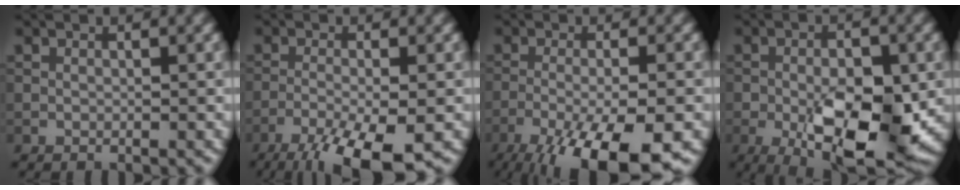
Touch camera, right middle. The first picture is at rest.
{"total": 8.2, "force": [-5.1, 2.0, 6.1], "torque": [-0.105, -0.020, -0.094]}
{"total": 12.1, "force": [-7.5, 3.4, 8.8], "torque": [-0.151, -0.037, -0.113]}
{"total": 11.3, "force": [-3.6, 5.0, 9.5], "torque": [-0.141, -0.014, -0.053]}